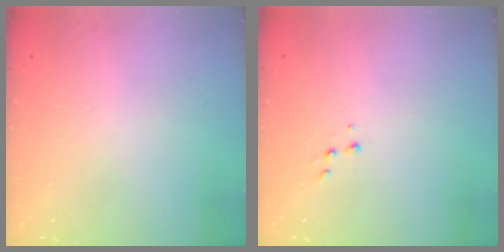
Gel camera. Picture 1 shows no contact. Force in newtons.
{"total": 1.9, "press": 1.9, "slide": 0.2}